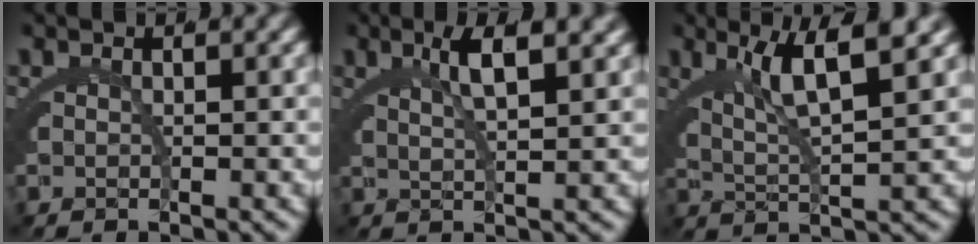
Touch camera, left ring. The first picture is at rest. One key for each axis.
{"total": 3.5, "fx": 2.1, "fy": -0.6, "fz": 2.7, "tx": -0.040, "ty": 0.001, "tz": 0.042}
{"total": 5.1, "fx": 2.5, "fy": 0.7, "fz": 4.3, "tx": -0.072, "ty": 0.005, "tz": 0.045}